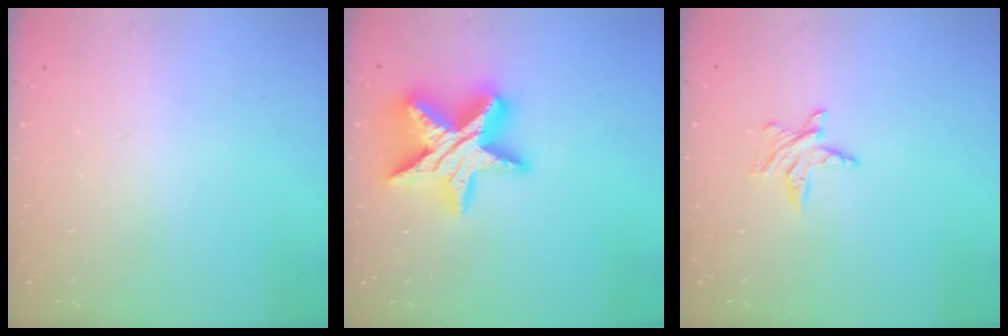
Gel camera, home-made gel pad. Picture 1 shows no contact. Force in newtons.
{"total": 20.2, "press": 20.2, "slide": 1.5}
{"total": 4.7, "press": 4.7, "slide": 0.5}